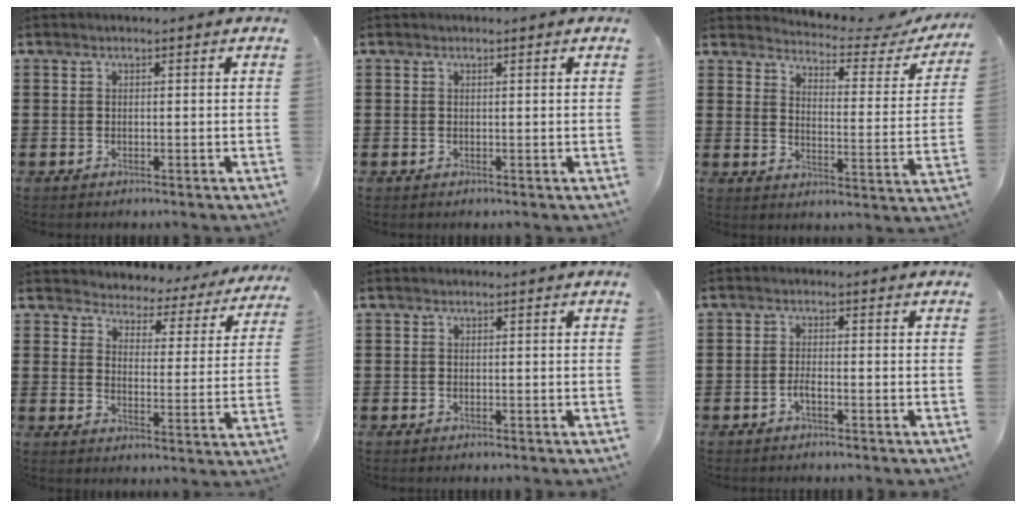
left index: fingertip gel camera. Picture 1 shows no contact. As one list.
[{"total": 0.0}, {"total": 3.6, "force": [3.5, 0.5, 0.9], "torque": [-0.036, -0.032, 0.052]}, {"total": 3.0, "force": [2.9, 0.7, -0.2], "torque": [-0.021, -0.028, 0.042]}, {"total": 0.0}, {"total": 1.5, "force": [-0.9, 0.3, 1.1], "torque": [-0.023, -0.001, -0.015]}]